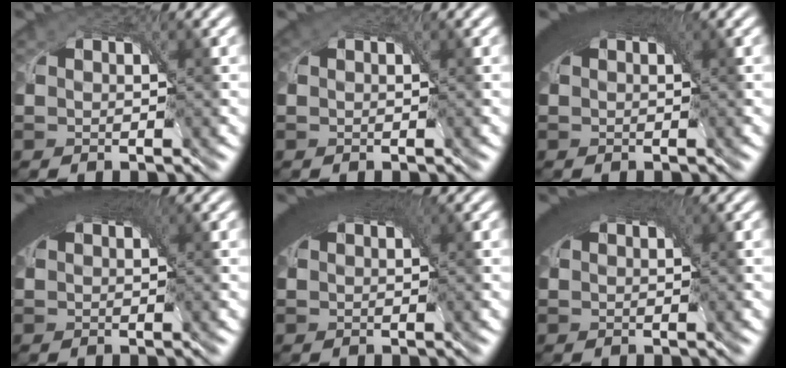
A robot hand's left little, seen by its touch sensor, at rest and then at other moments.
{"total": 2.0, "force": [0.9, 1.4, 1.1], "torque": [-0.026, 0.004, 0.008]}
{"total": 7.9, "force": [3.1, 3.8, 6.2], "torque": [-0.096, 0.021, 0.033]}
{"total": 8.4, "force": [3.1, 4.0, 6.7], "torque": [-0.102, 0.021, 0.033]}
{"total": 8.2, "force": [3.1, 3.9, 6.6], "torque": [-0.100, 0.021, 0.033]}
{"total": 7.4, "force": [3.0, 3.6, 5.8], "torque": [-0.088, 0.020, 0.032]}